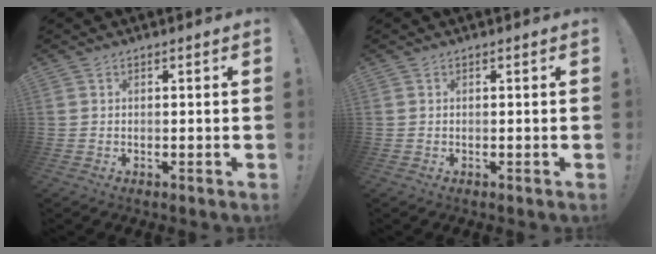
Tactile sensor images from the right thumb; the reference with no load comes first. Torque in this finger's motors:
{"motor_torque": [0.00, 0.00, 0.00, 0.00, 0.01]}